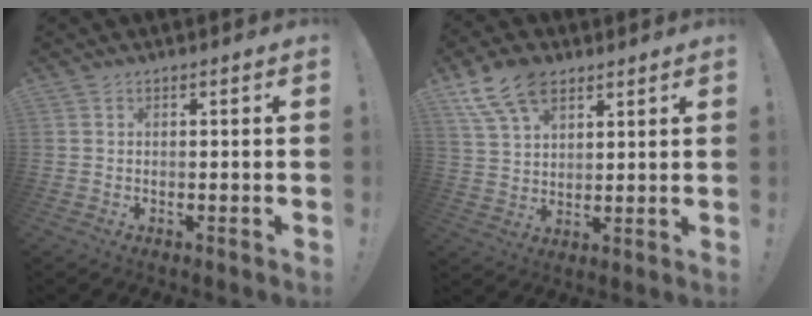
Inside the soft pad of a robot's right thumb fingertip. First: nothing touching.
{"total": 12.9, "force": [7.7, 7.7, 6.8], "torque": [-0.119, -0.029, 0.149]}